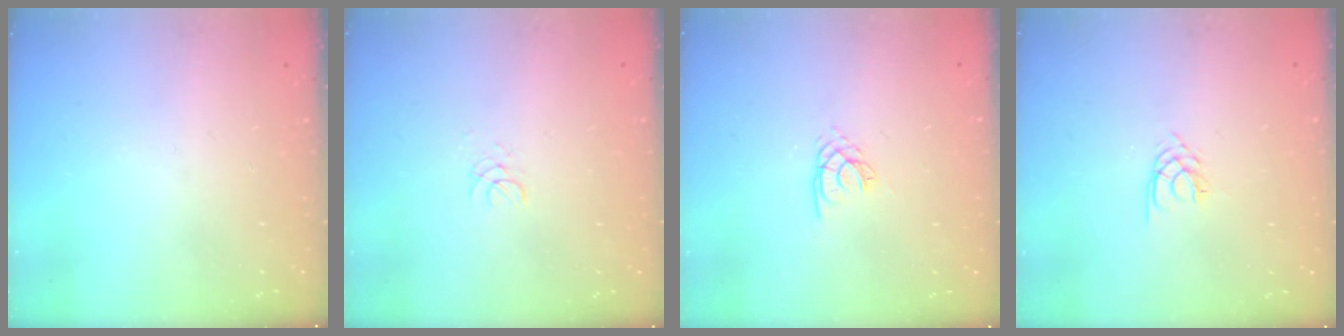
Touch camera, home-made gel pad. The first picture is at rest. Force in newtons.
{"total": 1.3, "press": 1.3, "slide": 0.1}
{"total": 1.8, "press": 1.8, "slide": 0.2}
{"total": 2.1, "press": 2.0, "slide": 0.3}